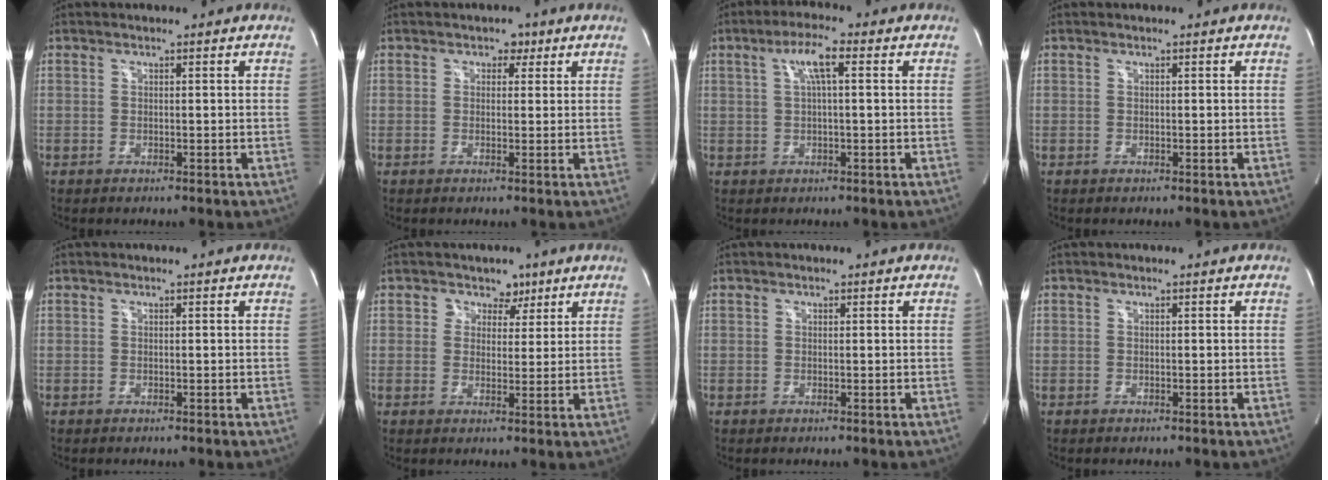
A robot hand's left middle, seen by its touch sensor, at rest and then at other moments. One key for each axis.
{"total": 1.8, "fx": 0.9, "fy": 1.4, "fz": 0.7, "tx": -0.004, "ty": 0.005, "tz": 0.008}
{"total": 4.9, "fx": 1.5, "fy": 0.6, "fz": 4.6, "tx": -0.090, "ty": 0.013, "tz": 0.028}
{"total": 0.0}
{"total": 0.0}
{"total": 3.7, "fx": 2.2, "fy": 2.9, "fz": 0.2, "tx": 0.010, "ty": -0.002, "tz": 0.029}
{"total": 0.0}
{"total": 0.0}